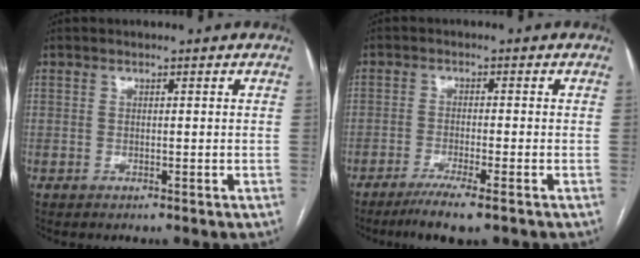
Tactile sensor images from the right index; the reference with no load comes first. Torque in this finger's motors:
{"motor_torque": [0.11, -0.08, 0.03, 0.04]}